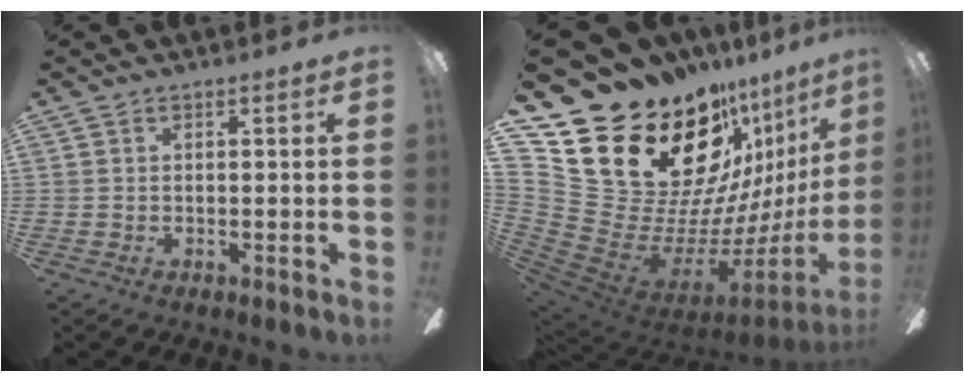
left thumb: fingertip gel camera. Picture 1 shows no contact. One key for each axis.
{"total": 31.1, "fx": 17.6, "fy": 17.9, "fz": 18.3, "tx": -0.295, "ty": -0.181, "tz": 0.391}